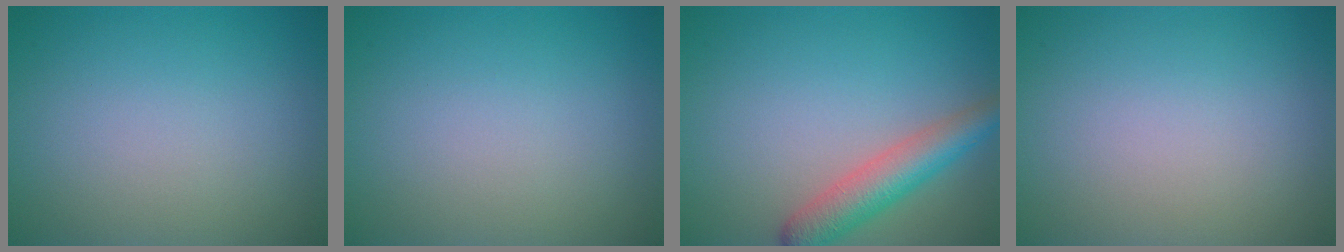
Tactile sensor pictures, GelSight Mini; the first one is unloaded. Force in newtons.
{"total": 0.0}
{"total": 4.4, "press": 4.4, "slide": 0.2}
{"total": 0.0}